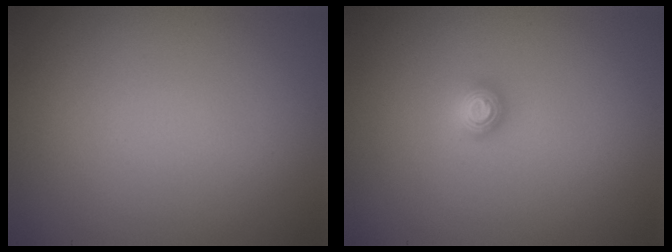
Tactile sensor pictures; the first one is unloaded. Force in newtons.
{"total": 1.1, "press": 1.1, "slide": 0.1}